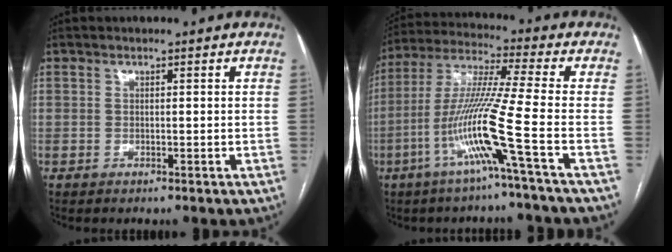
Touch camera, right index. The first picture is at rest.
{"total": 12.7, "force": [-4.9, -2.4, 11.5], "torque": [-0.232, -0.009, -0.103]}